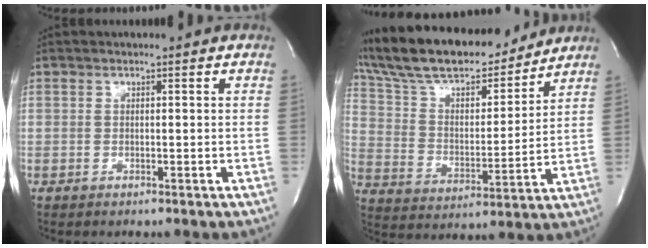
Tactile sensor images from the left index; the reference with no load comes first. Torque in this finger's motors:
{"motor_torque": [1.08, -1.05, 0.31, 0.17]}